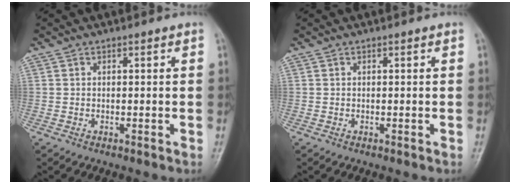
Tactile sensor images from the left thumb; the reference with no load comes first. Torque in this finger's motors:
{"motor_torque": [0.00, 0.01, -0.17, 0.01, 0.00]}